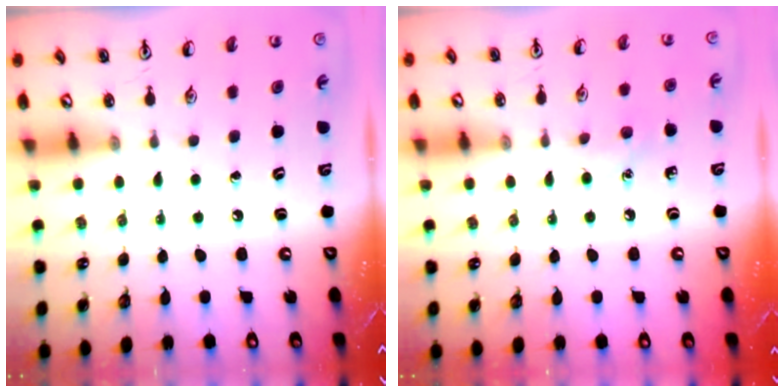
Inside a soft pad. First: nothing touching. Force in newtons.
{"total": 5.7, "press": 5.4, "slide": 1.6}